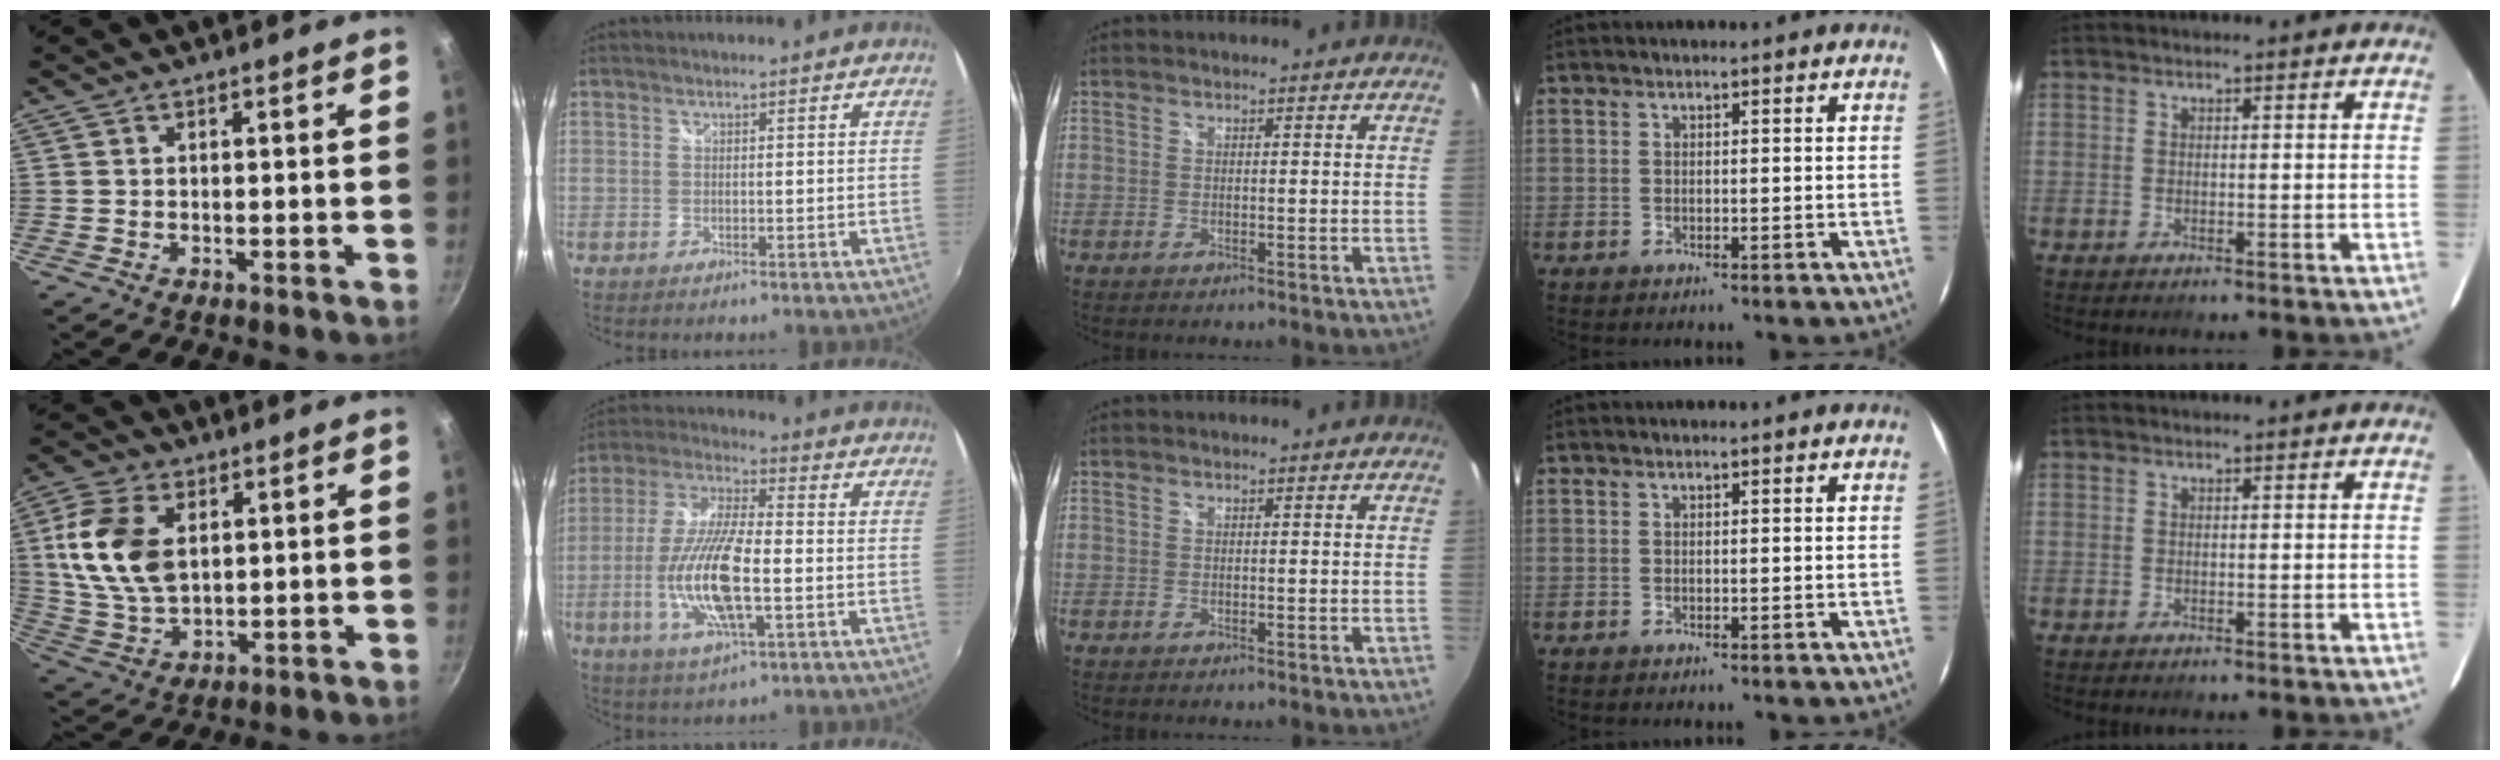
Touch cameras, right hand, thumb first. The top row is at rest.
{"thumb": {"total": 14.3, "force": [3.3, 8.8, 10.7], "torque": [-0.198, -0.009, 0.070]}, "index": {"total": 15.3, "force": [-3.5, 4.5, 14.2], "torque": [-0.292, -0.009, -0.067]}}